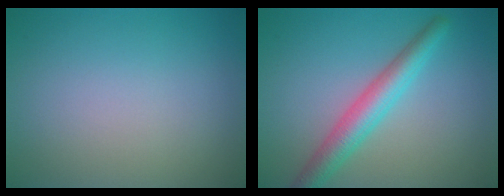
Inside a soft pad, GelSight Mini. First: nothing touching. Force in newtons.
{"total": 4.1, "press": 4.1, "slide": 0.1}